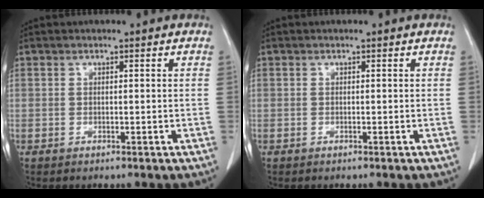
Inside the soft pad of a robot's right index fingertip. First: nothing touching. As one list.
[{"total": 0.0}]